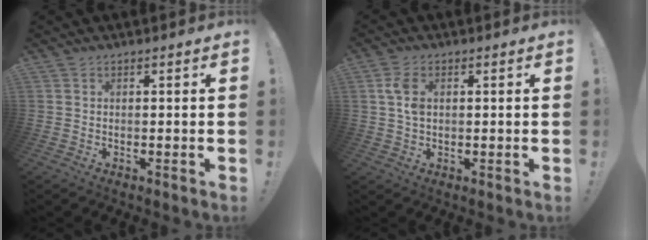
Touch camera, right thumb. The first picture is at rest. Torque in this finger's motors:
{"motor_torque": [0.04, 0.04, 0.01, 0.03, 0.02]}